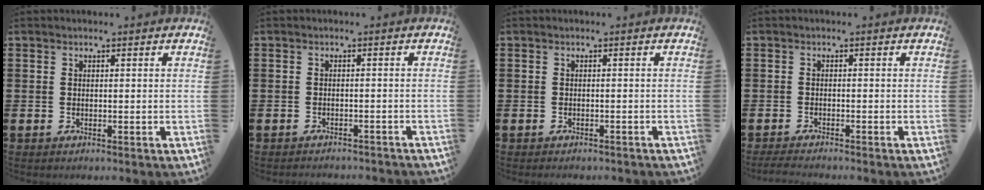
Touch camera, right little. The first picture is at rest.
{"total": 0.6, "force": [-0.6, 0.1, -0.1], "torque": [-0.002, 0.003, -0.012]}
{"total": 0.0}
{"total": 1.2, "force": [-1.1, 0.0, 0.5], "torque": [-0.009, 0.001, -0.022]}